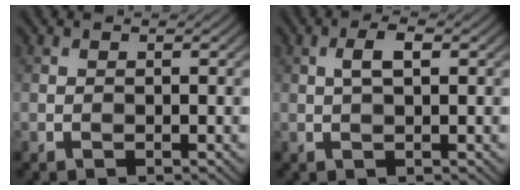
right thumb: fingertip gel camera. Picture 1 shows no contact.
{"total": 2.5, "force": [0.6, 0.8, 2.3], "torque": [-0.046, 0.007, 0.008]}